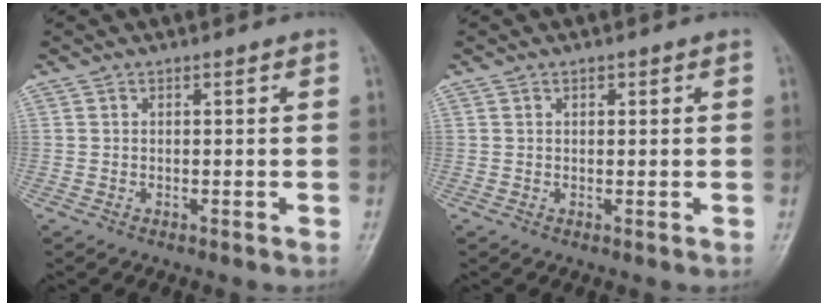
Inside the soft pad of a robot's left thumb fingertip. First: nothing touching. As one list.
[{"total": 0.8, "force": [0.4, 0.5, 0.4], "torque": [-0.001, -0.001, 0.006]}]